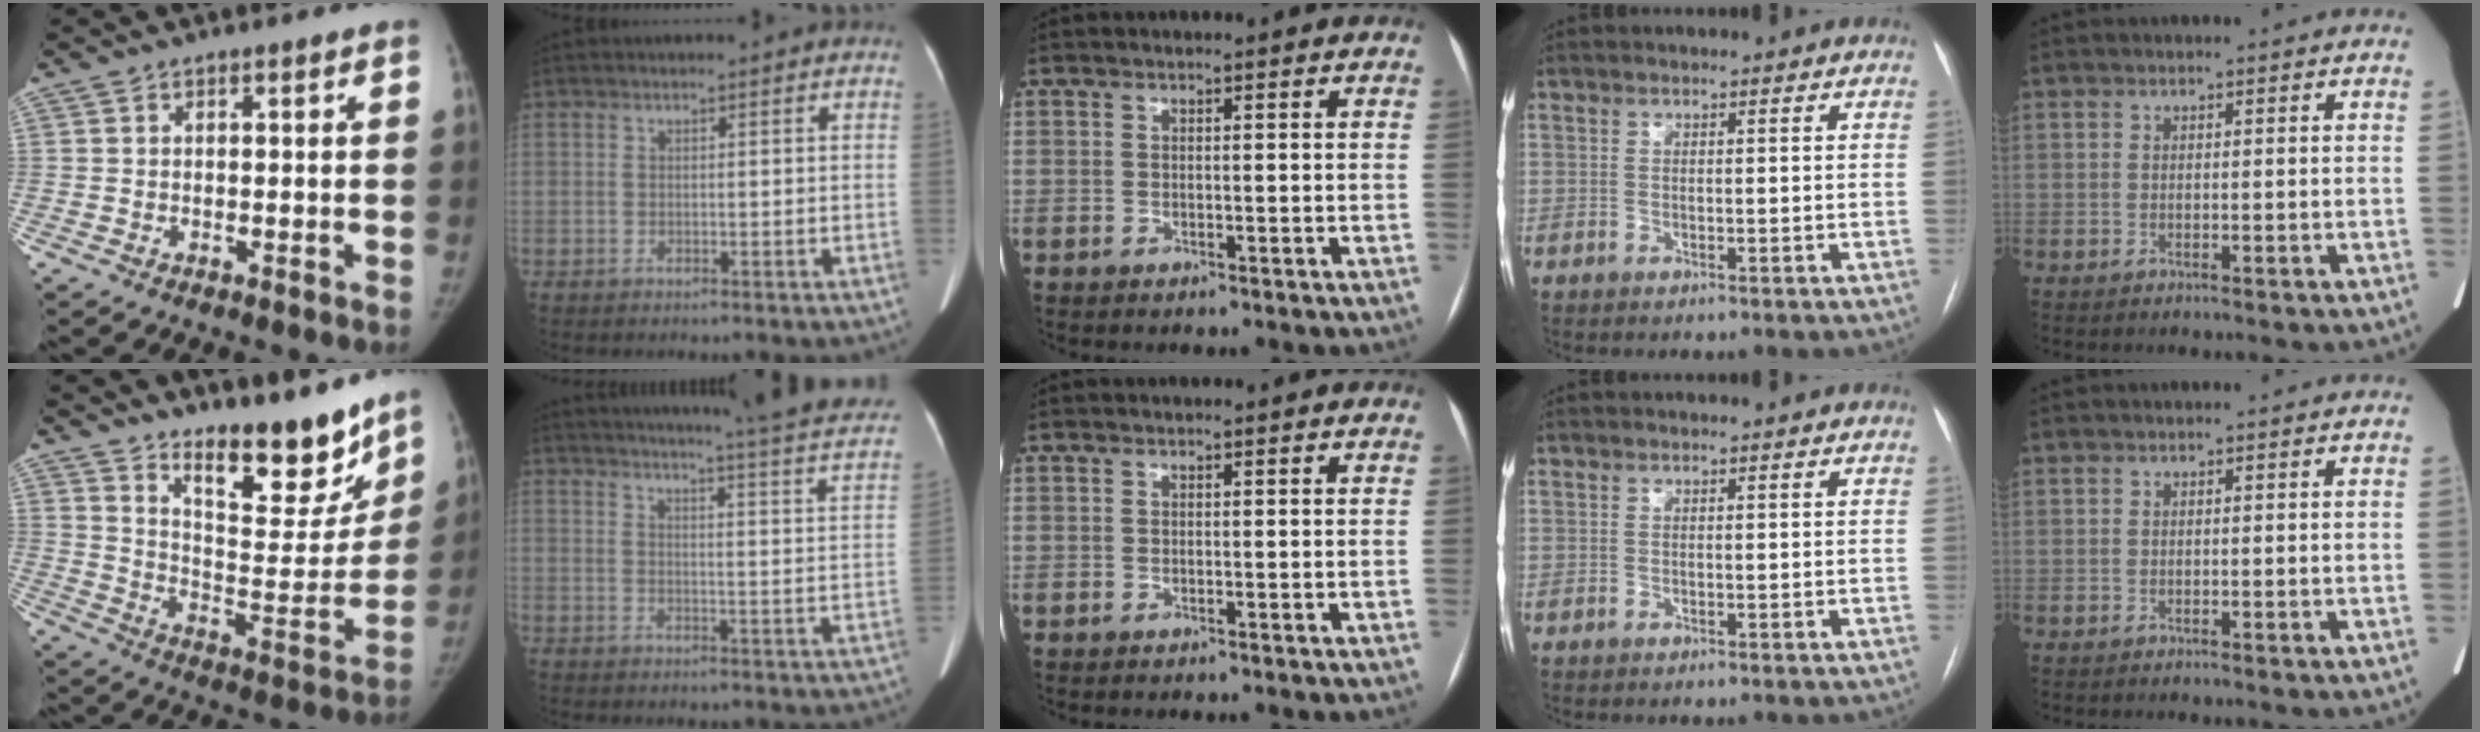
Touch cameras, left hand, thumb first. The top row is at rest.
{"thumb": {"total": 17.9, "force": [13.7, 5.7, 9.9], "torque": [-0.091, -0.114, 0.217]}, "index": {"total": 25.9, "force": [23.5, 0.7, 10.9], "torque": [-0.154, -0.066, 0.268]}}